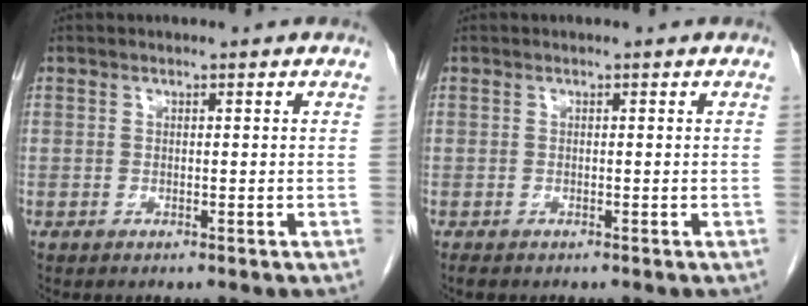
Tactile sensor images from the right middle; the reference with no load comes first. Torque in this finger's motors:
{"motor_torque": [0.41, -0.06, 0.04, 0.02]}